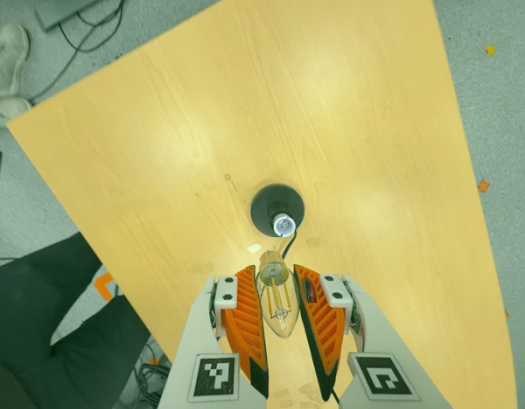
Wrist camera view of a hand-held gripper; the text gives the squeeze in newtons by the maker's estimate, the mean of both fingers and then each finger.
{"total": 13.9, "left": 15.2, "right": 12.7}